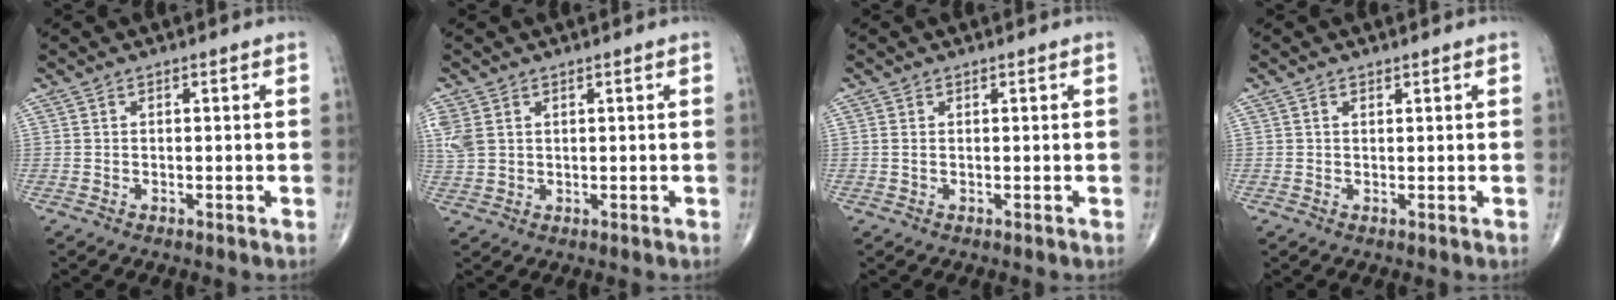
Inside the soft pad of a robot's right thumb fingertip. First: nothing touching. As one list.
[{"total": 4.4, "force": [1.3, 3.2, 2.8], "torque": [-0.078, 0.006, 0.035]}, {"total": 0.5, "force": [0.0, 0.3, 0.5], "torque": [-0.012, 0.002, 0.003]}, {"total": 0.6, "force": [0.4, 0.3, 0.3], "torque": [-0.005, -0.002, 0.005]}]